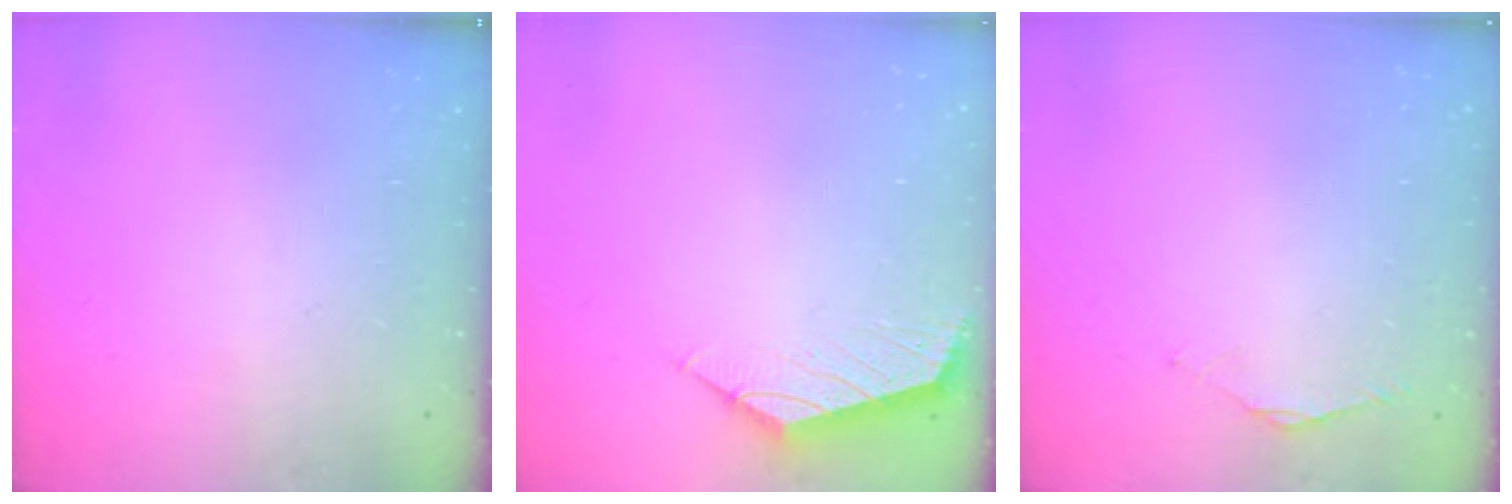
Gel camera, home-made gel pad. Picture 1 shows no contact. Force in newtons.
{"total": 2.3, "press": 2.2, "slide": 0.6}
{"total": 1.3, "press": 1.3, "slide": 0.3}